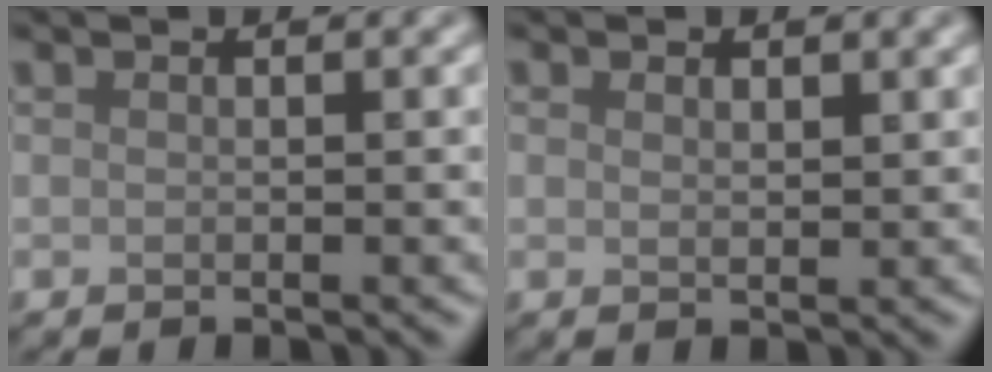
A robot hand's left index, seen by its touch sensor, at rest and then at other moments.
{"total": 1.2, "force": [0.7, 0.6, 0.8], "torque": [-0.012, -0.001, 0.015]}